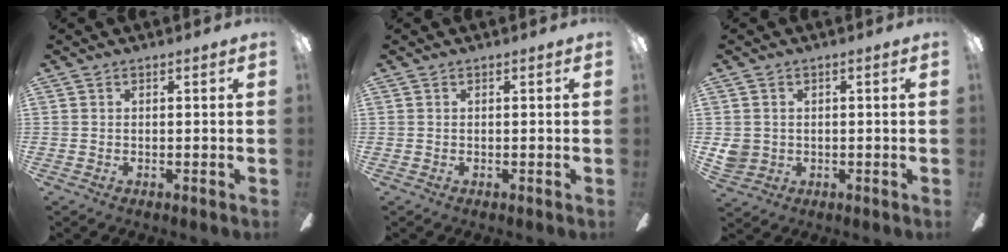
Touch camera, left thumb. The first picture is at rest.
{"total": 0.0}
{"total": 3.8, "force": [0.3, 3.6, 0.9], "torque": [-0.014, 0.006, 0.009]}